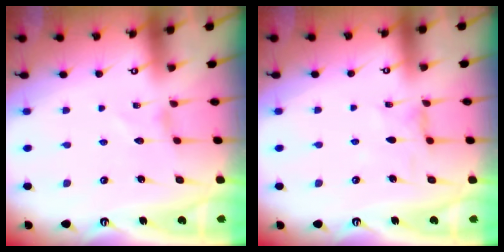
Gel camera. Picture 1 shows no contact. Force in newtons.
{"total": 2.7, "press": 2.6, "slide": 0.4}